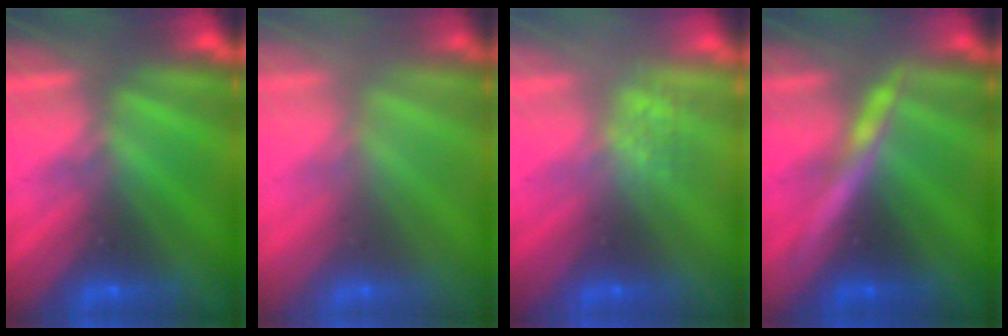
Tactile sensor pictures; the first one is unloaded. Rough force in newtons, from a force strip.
{"total": 2.5}
{"total": 2.6}
{"total": 3.0}